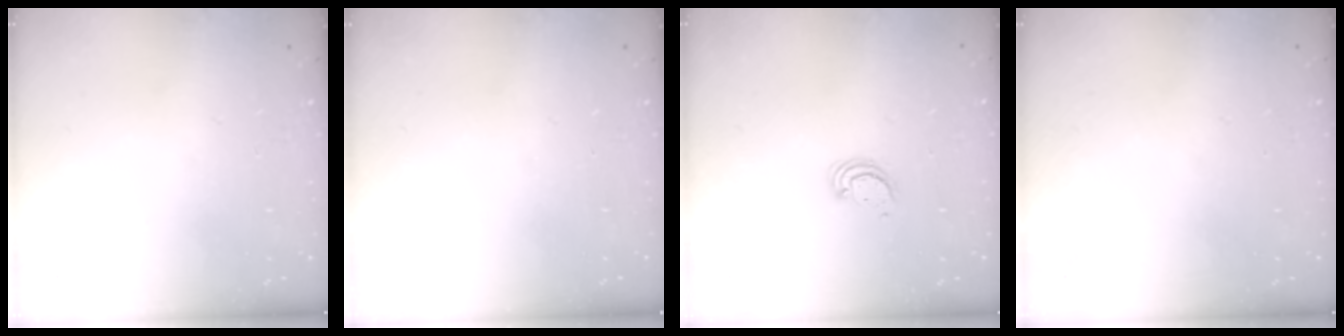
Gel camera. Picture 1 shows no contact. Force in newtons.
{"total": 0.0}
{"total": 2.3, "press": 2.3, "slide": 0.2}
{"total": 0.0}